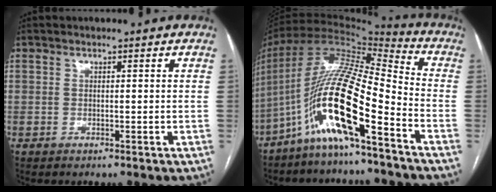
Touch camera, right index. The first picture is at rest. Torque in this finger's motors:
{"motor_torque": [2.14, 0.00, 0.88, 0.21]}